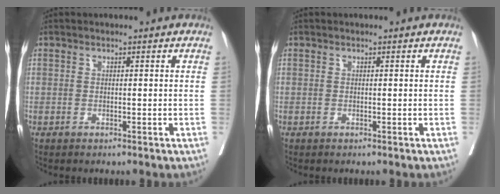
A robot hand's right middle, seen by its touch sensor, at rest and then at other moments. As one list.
[{"total": 0.0}]